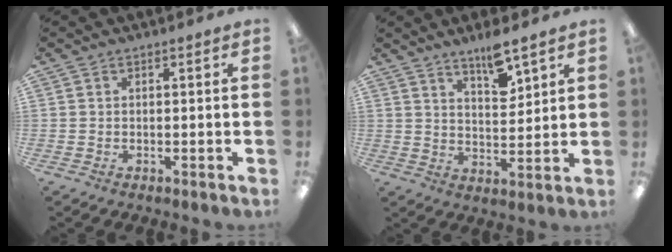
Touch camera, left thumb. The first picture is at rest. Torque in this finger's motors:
{"motor_torque": [0.26, 0.26, 0.11, 0.01, -0.04]}